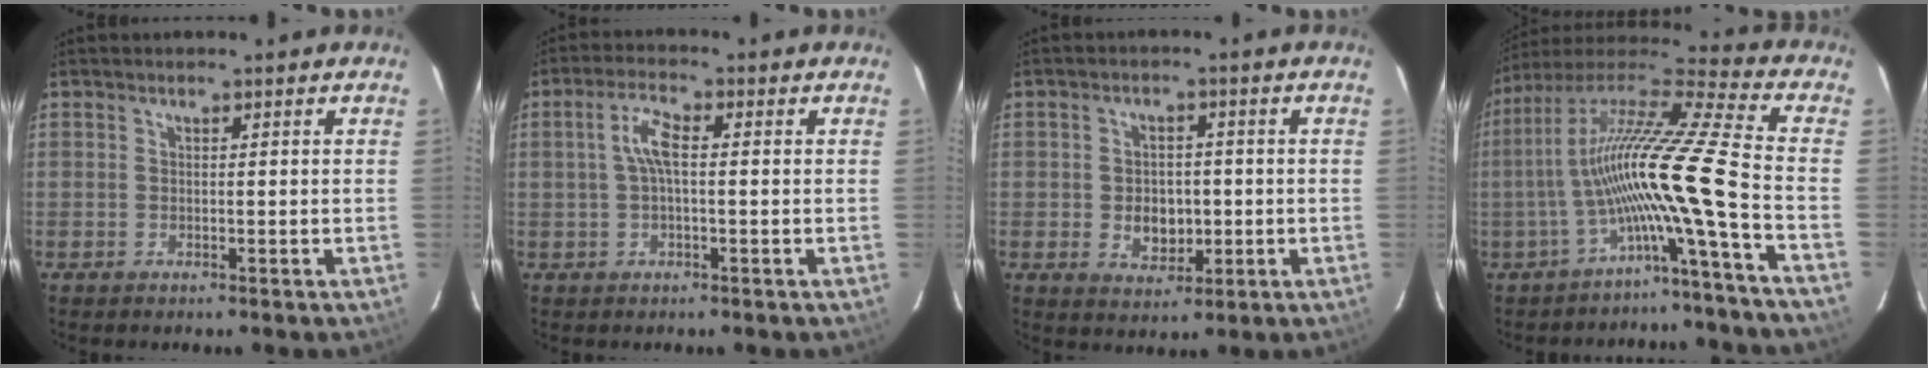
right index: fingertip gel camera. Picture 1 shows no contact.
{"total": 4.5, "force": [0.3, 1.4, 4.2], "torque": [-0.086, 0.011, 0.005]}
{"total": 5.9, "force": [-0.8, 4.5, 3.7], "torque": [-0.070, 0.002, -0.004]}
{"total": 15.1, "force": [-5.4, -2.2, 14.0], "torque": [-0.222, -0.015, -0.105]}